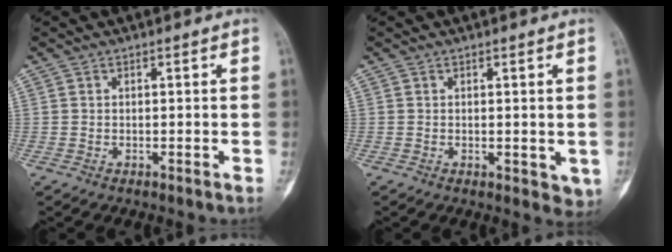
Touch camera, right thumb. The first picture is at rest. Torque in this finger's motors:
{"motor_torque": [-0.75, -0.06, 0.26, 0.22, 0.02]}